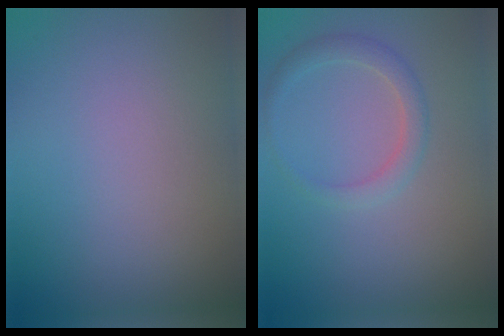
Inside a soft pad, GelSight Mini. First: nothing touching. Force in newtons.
{"total": 1.9, "press": 1.9, "slide": 0.1}